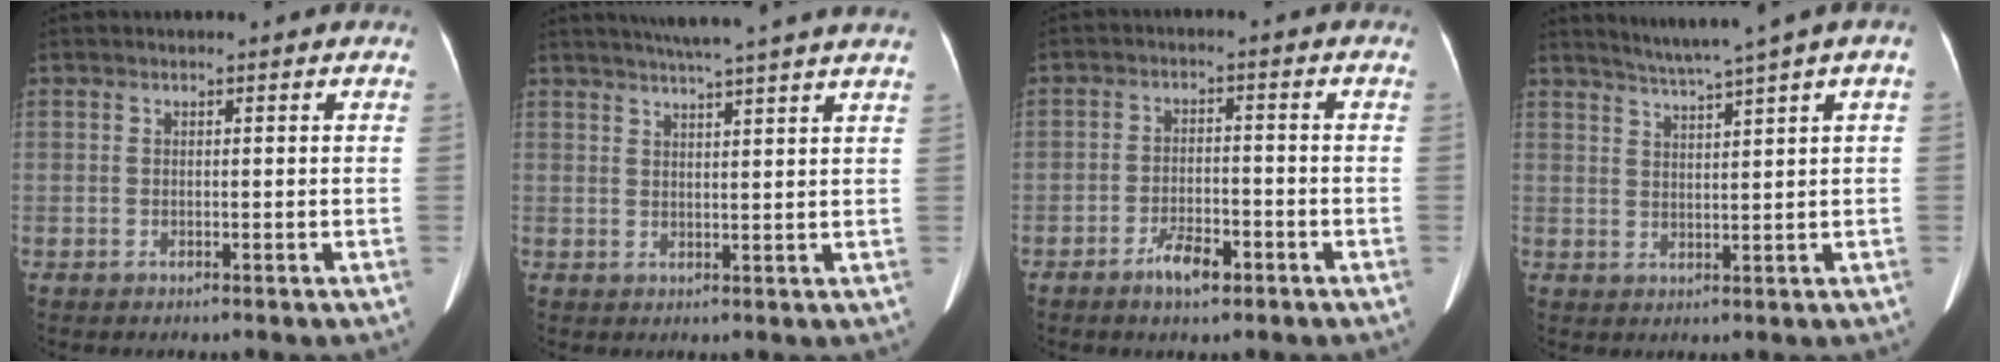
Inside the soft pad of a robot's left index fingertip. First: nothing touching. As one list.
[{"total": 12.8, "force": [11.0, -1.0, 6.5], "torque": [-0.103, 0.013, 0.135]}, {"total": 4.6, "force": [-3.1, 1.6, 3.0], "torque": [-0.059, -0.002, -0.052]}, {"total": 5.5, "force": [4.0, -1.3, 3.6], "torque": [-0.060, 0.008, 0.072]}]